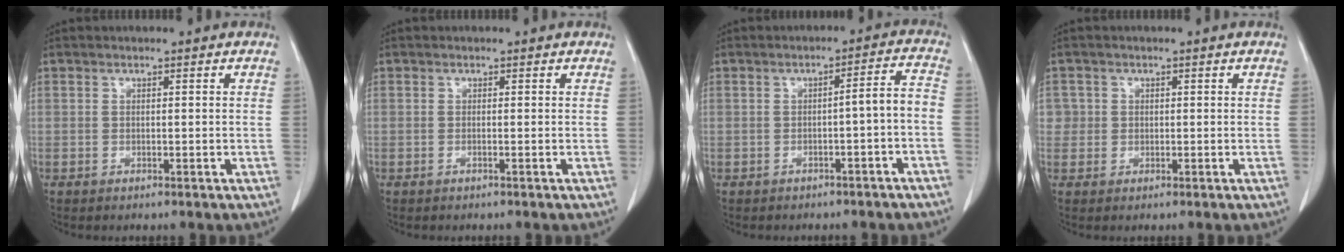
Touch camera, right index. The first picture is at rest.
{"total": 0.0}
{"total": 4.3, "force": [-1.9, 0.2, 3.8], "torque": [-0.044, 0.020, -0.027]}
{"total": 2.2, "force": [0.3, 2.1, -0.1], "torque": [0.021, 0.005, 0.001]}